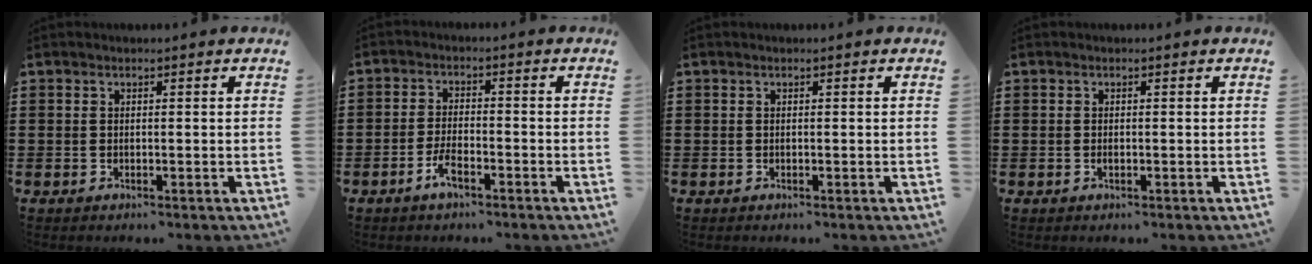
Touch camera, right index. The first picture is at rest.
{"total": 3.5, "force": [-2.2, 1.2, 2.3], "torque": [-0.054, 0.000, -0.045]}
{"total": 0.0}
{"total": 0.5, "force": [-0.1, 0.1, 0.5], "torque": [-0.012, -0.006, -0.001]}